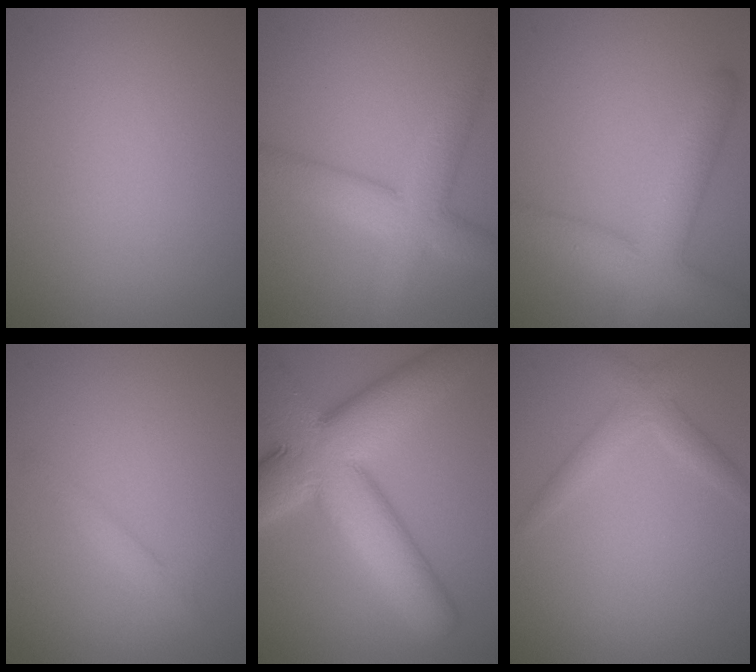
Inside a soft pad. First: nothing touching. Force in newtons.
{"total": 5.5, "press": 5.5, "slide": 0.2}
{"total": 6.3, "press": 6.3, "slide": 0.3}
{"total": 1.7, "press": 1.7, "slide": 0.1}
{"total": 12.7, "press": 12.7, "slide": 0.4}
{"total": 2.2, "press": 2.1, "slide": 0.1}